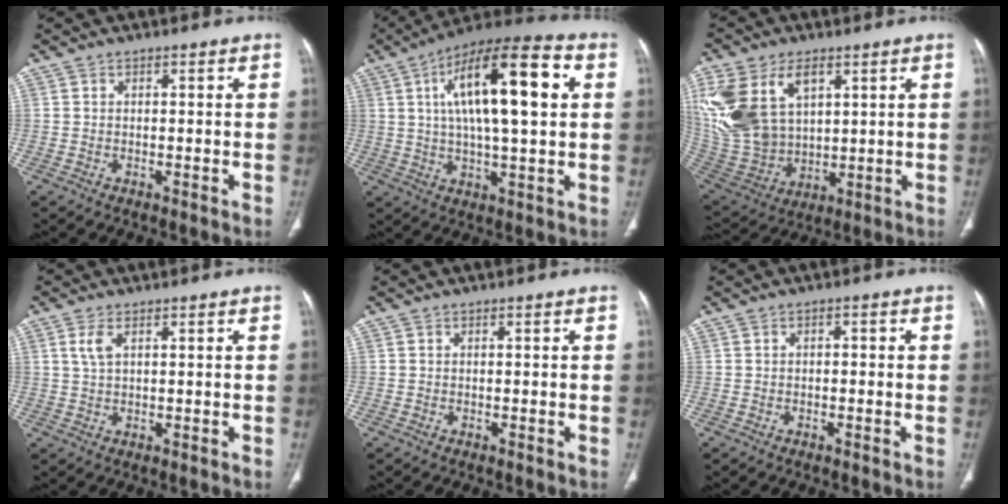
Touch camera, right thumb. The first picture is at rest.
{"total": 20.5, "force": [4.8, 6.5, 18.8], "torque": [-0.302, 0.015, 0.072]}
{"total": 21.8, "force": [7.7, 14.2, 14.6], "torque": [-0.323, -0.010, 0.167]}
{"total": 2.9, "force": [1.3, 1.2, 2.3], "torque": [-0.058, 0.005, 0.033]}
{"total": 0.0}
{"total": 1.2, "force": [0.0, 0.7, 1.0], "torque": [-0.010, 0.004, -0.004]}